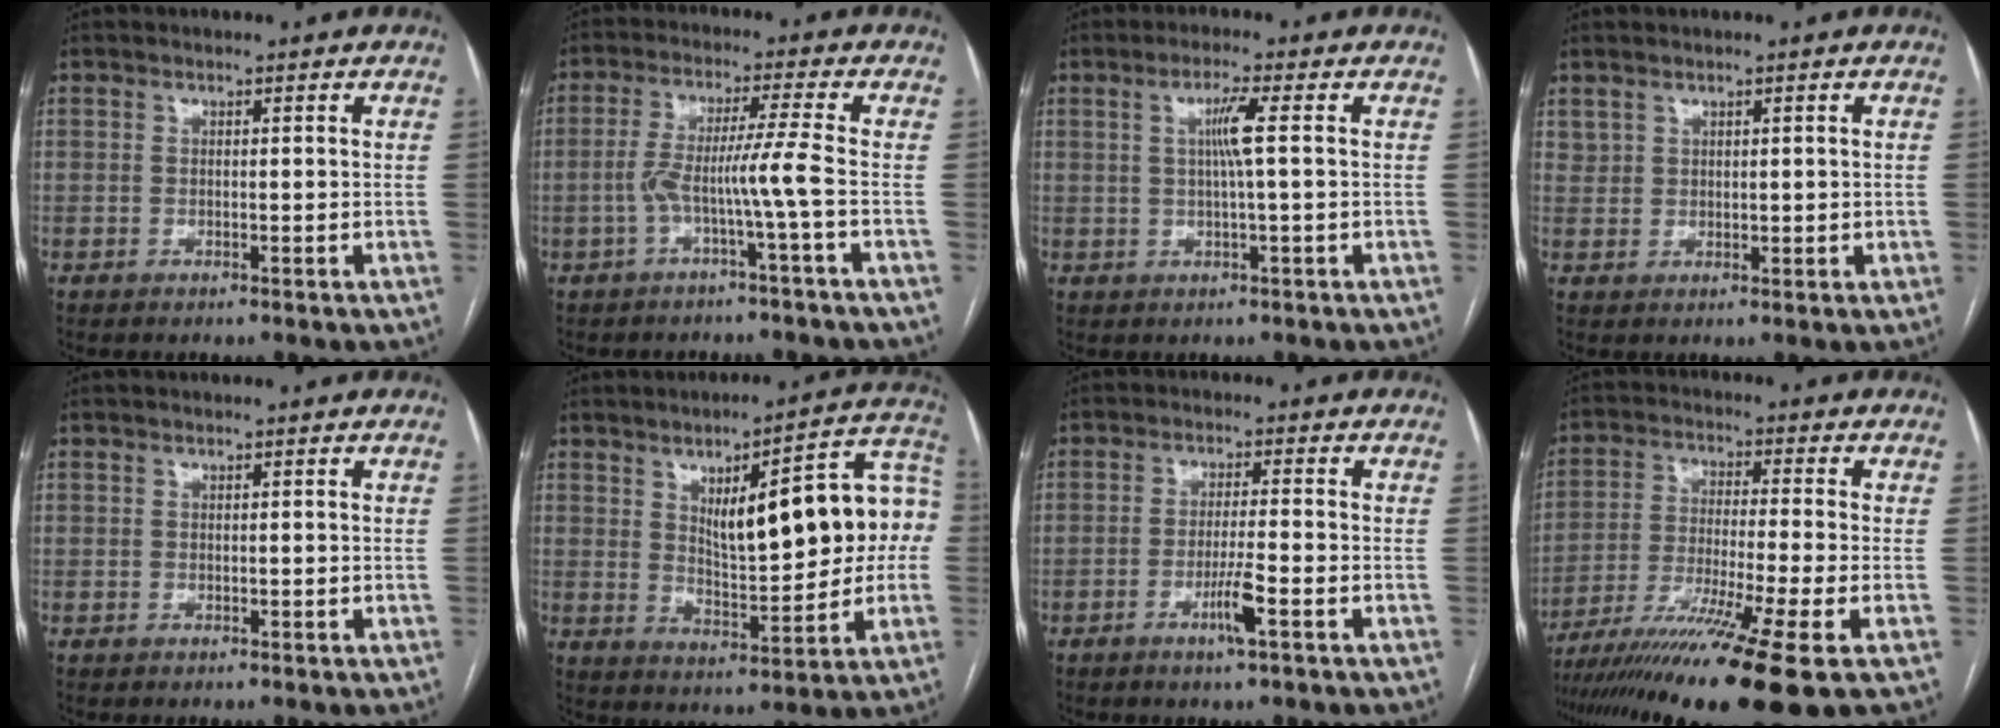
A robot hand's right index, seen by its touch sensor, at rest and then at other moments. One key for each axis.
{"total": 5.8, "fx": -2.0, "fy": -1.7, "fz": 5.2, "tx": -0.107, "ty": 0.020, "tz": -0.034}
{"total": 3.8, "fx": 0.5, "fy": -0.6, "fz": 3.8, "tx": -0.072, "ty": 0.003, "tz": 0.010}
{"total": 1.6, "fx": 1.2, "fy": 1.0, "fz": 0.2, "tx": -0.003, "ty": 0.001, "tz": 0.027}
{"total": 0.0}
{"total": 17.4, "fx": 2.3, "fy": 4.5, "fz": 16.7, "tx": -0.227, "ty": 0.035, "tz": 0.039}
{"total": 4.4, "fx": -2.1, "fy": -0.3, "fz": 3.8, "tx": -0.078, "ty": -0.008, "tz": -0.039}
{"total": 17.0, "fx": -11.5, "fy": -1.8, "fz": 12.4, "tx": -0.204, "ty": -0.048, "tz": -0.197}